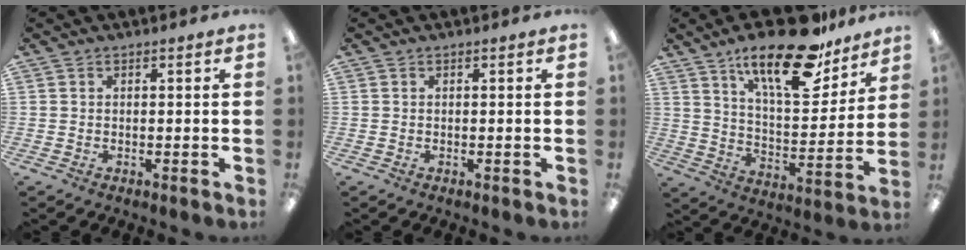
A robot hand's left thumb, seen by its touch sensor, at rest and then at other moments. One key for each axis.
{"total": 0.0}
{"total": 21.6, "fx": 15.2, "fy": 8.0, "fz": 13.1, "tx": -0.207, "ty": -0.088, "tz": 0.255}